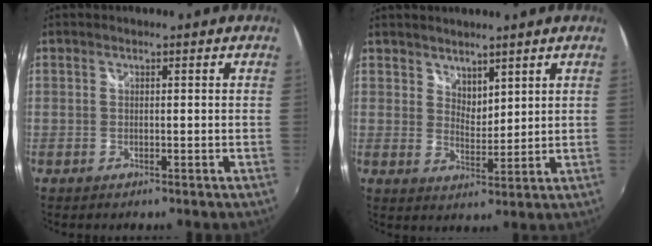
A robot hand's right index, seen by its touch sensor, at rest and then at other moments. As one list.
[{"total": 3.9, "force": [3.1, 1.9, 1.2], "torque": [-0.011, -0.001, 0.057]}]